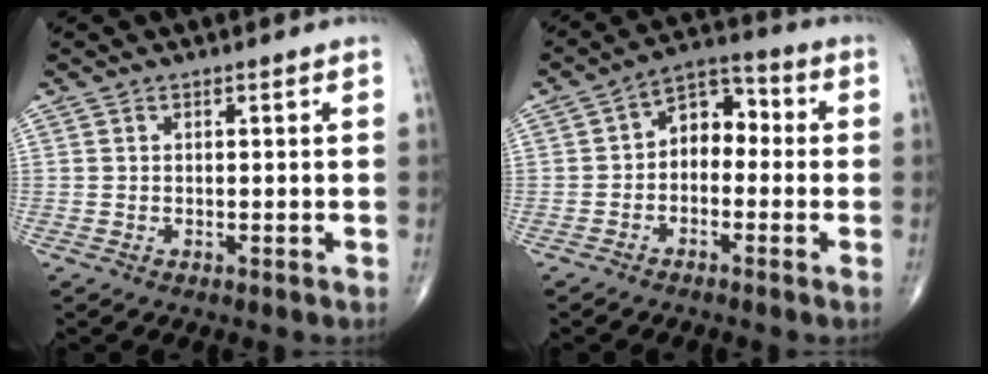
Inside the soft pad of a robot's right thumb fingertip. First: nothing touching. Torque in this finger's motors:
{"motor_torque": [-0.18, 0.08, 0.56, -0.02, 0.11]}